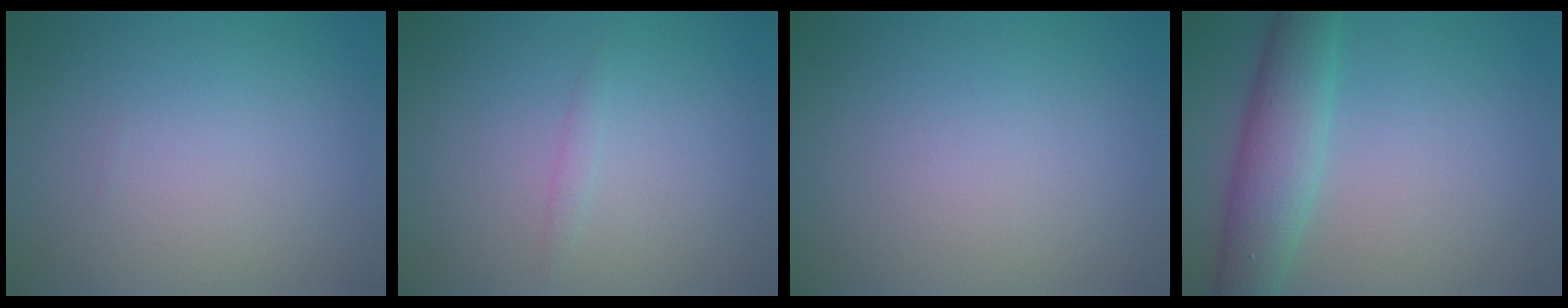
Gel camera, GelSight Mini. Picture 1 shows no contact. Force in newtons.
{"total": 0.7, "press": 0.7, "slide": 0.0}
{"total": 0.0}
{"total": 5.6, "press": 5.6, "slide": 0.1}